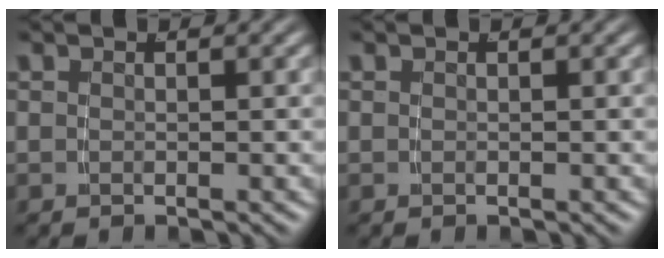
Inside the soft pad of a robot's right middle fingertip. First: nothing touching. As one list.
[{"total": 0.0}]